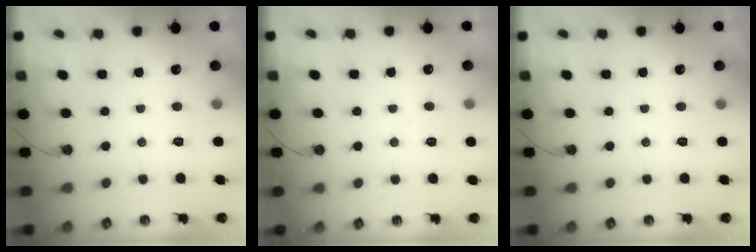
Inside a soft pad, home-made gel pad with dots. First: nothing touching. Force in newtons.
{"total": 5.0, "press": 4.9, "slide": 0.8}
{"total": 0.0}